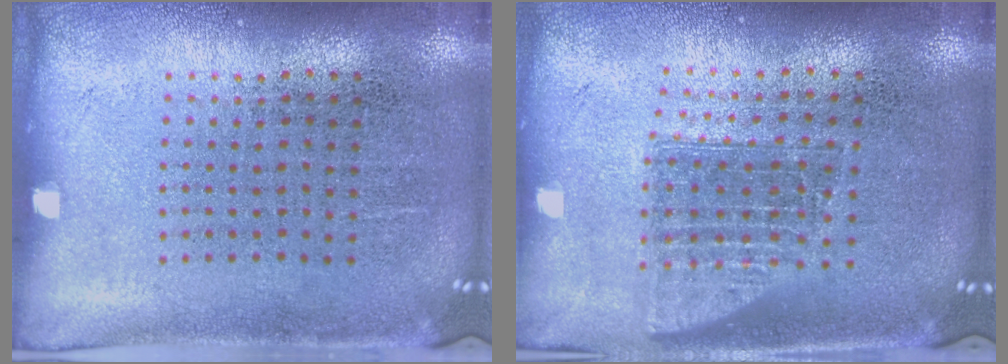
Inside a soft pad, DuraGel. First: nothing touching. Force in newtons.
{"total": 1.4, "press": 1.2, "slide": 0.8}